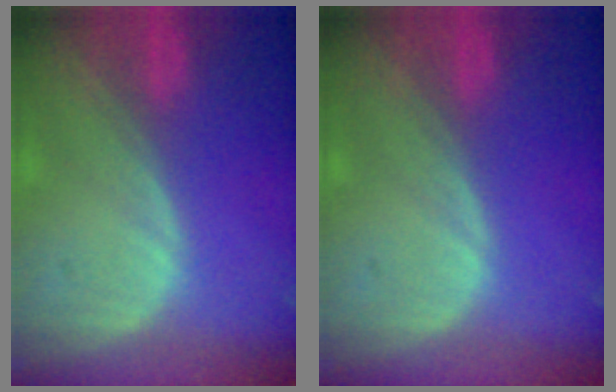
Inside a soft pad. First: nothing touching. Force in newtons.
{"total": 0.0}